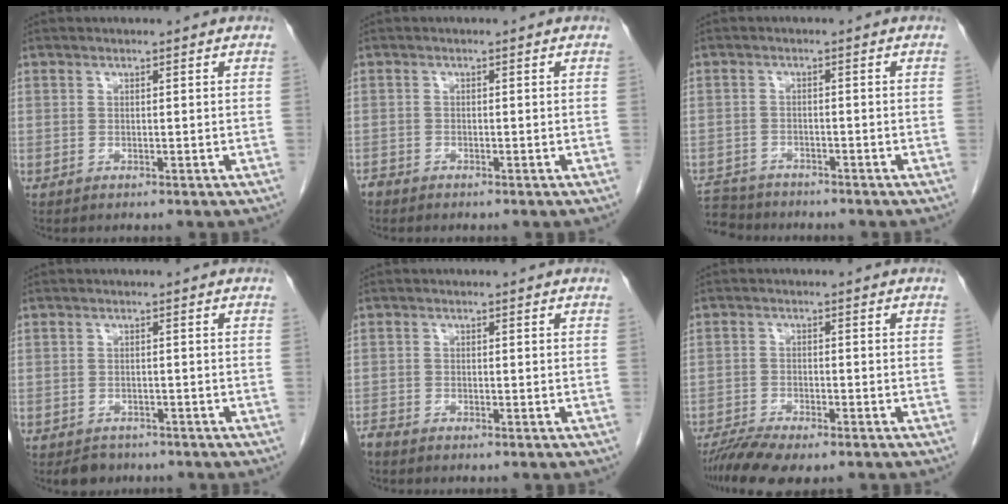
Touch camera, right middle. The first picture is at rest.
{"total": 1.0, "force": [-1.0, 0.4, 0.0], "torque": [-0.005, 0.000, -0.019]}
{"total": 7.4, "force": [-6.9, 2.5, 0.8], "torque": [-0.023, 0.002, -0.116]}
{"total": 2.8, "force": [-2.3, 1.6, 0.3], "torque": [-0.010, 0.002, -0.032]}
{"total": 1.6, "force": [-1.5, 0.3, 0.3], "torque": [-0.011, -0.003, -0.028]}
{"total": 6.5, "force": [-5.2, 1.0, 3.7], "torque": [-0.066, -0.010, -0.090]}